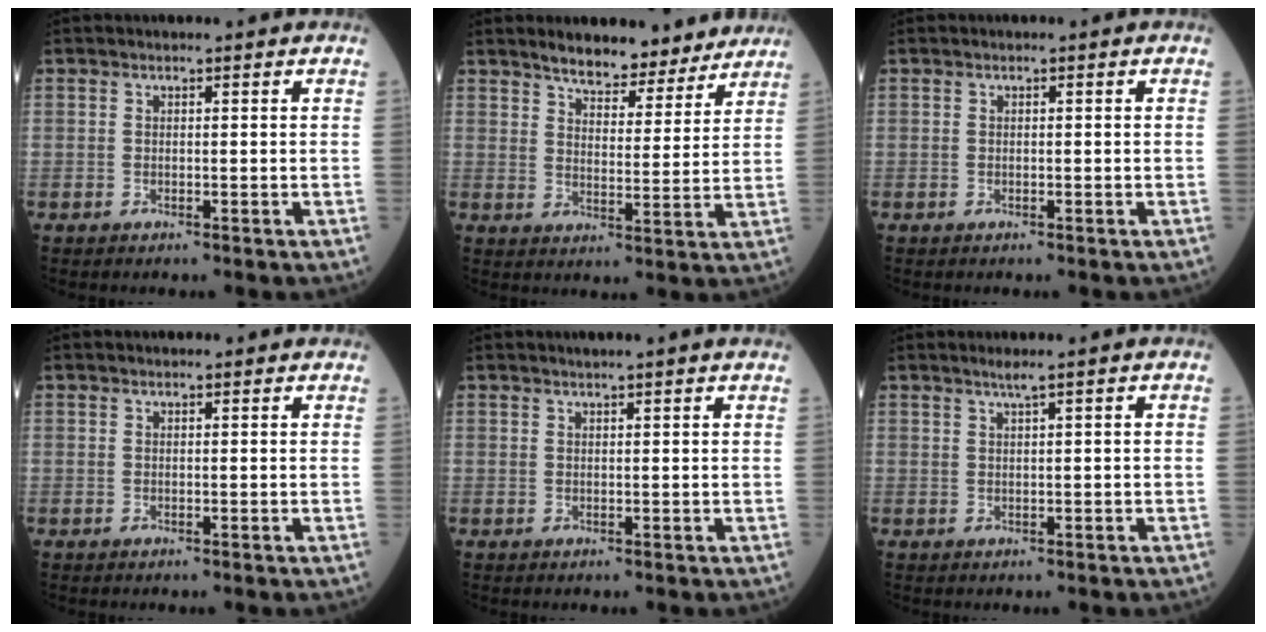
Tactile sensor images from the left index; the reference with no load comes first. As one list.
[{"total": 10.5, "force": [9.4, 3.0, 3.3], "torque": [-0.037, 0.002, 0.129]}, {"total": 0.0}, {"total": 1.2, "force": [1.0, 0.5, 0.2], "torque": [-0.009, 0.006, 0.008]}, {"total": 3.2, "force": [2.8, -0.4, 1.5], "torque": [-0.020, 0.019, 0.038]}, {"total": 1.4, "force": [0.9, -0.5, 0.9], "torque": [-0.025, -0.002, 0.025]}]